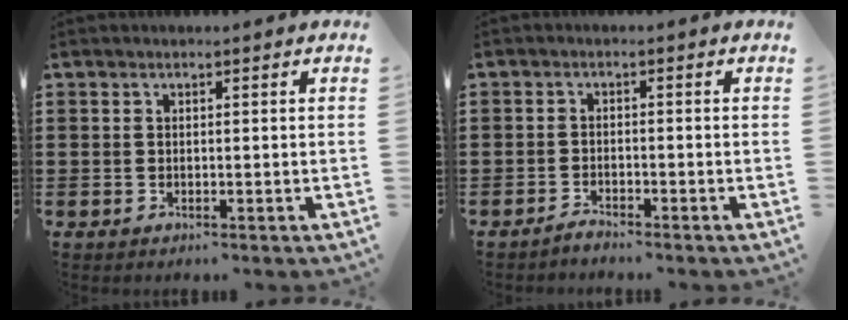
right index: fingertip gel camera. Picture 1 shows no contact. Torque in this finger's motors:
{"motor_torque": [-0.35, 0.91, -0.53, -0.21]}